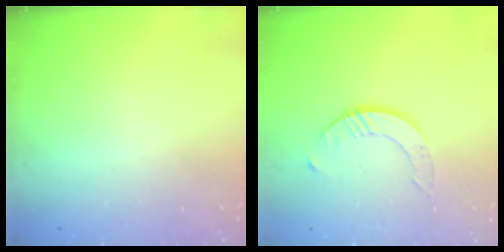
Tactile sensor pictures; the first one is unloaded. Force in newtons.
{"total": 2.5, "press": 2.5, "slide": 0.3}